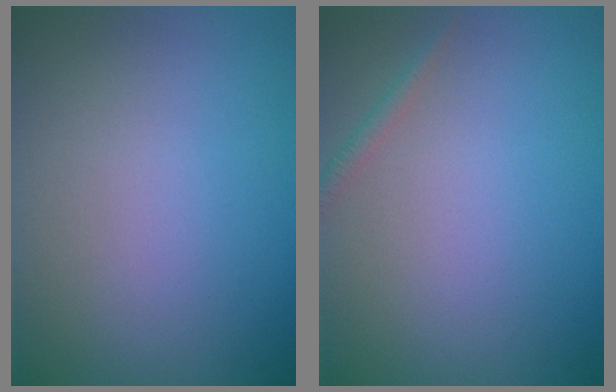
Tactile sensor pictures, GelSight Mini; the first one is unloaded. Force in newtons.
{"total": 0.9, "press": 0.9, "slide": 0.0}